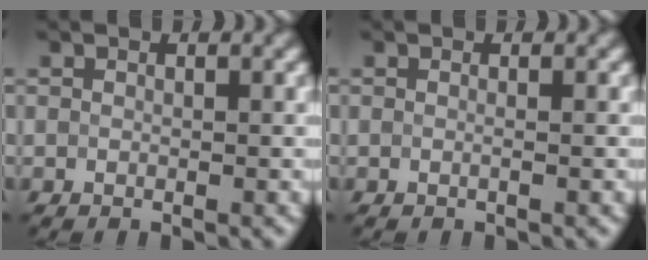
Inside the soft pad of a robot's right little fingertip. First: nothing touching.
{"total": 0.5, "force": [-0.1, 0.1, 0.5], "torque": [-0.008, -0.002, -0.003]}